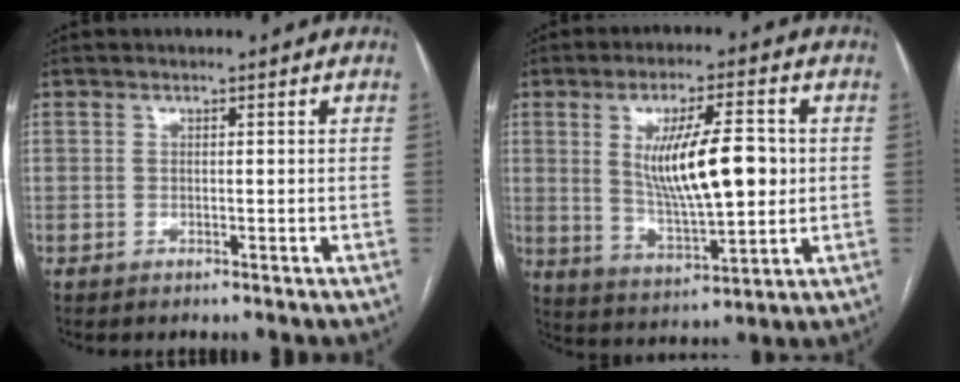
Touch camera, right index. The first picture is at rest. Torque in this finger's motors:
{"motor_torque": [1.08, 0.61, 0.37, 0.21]}